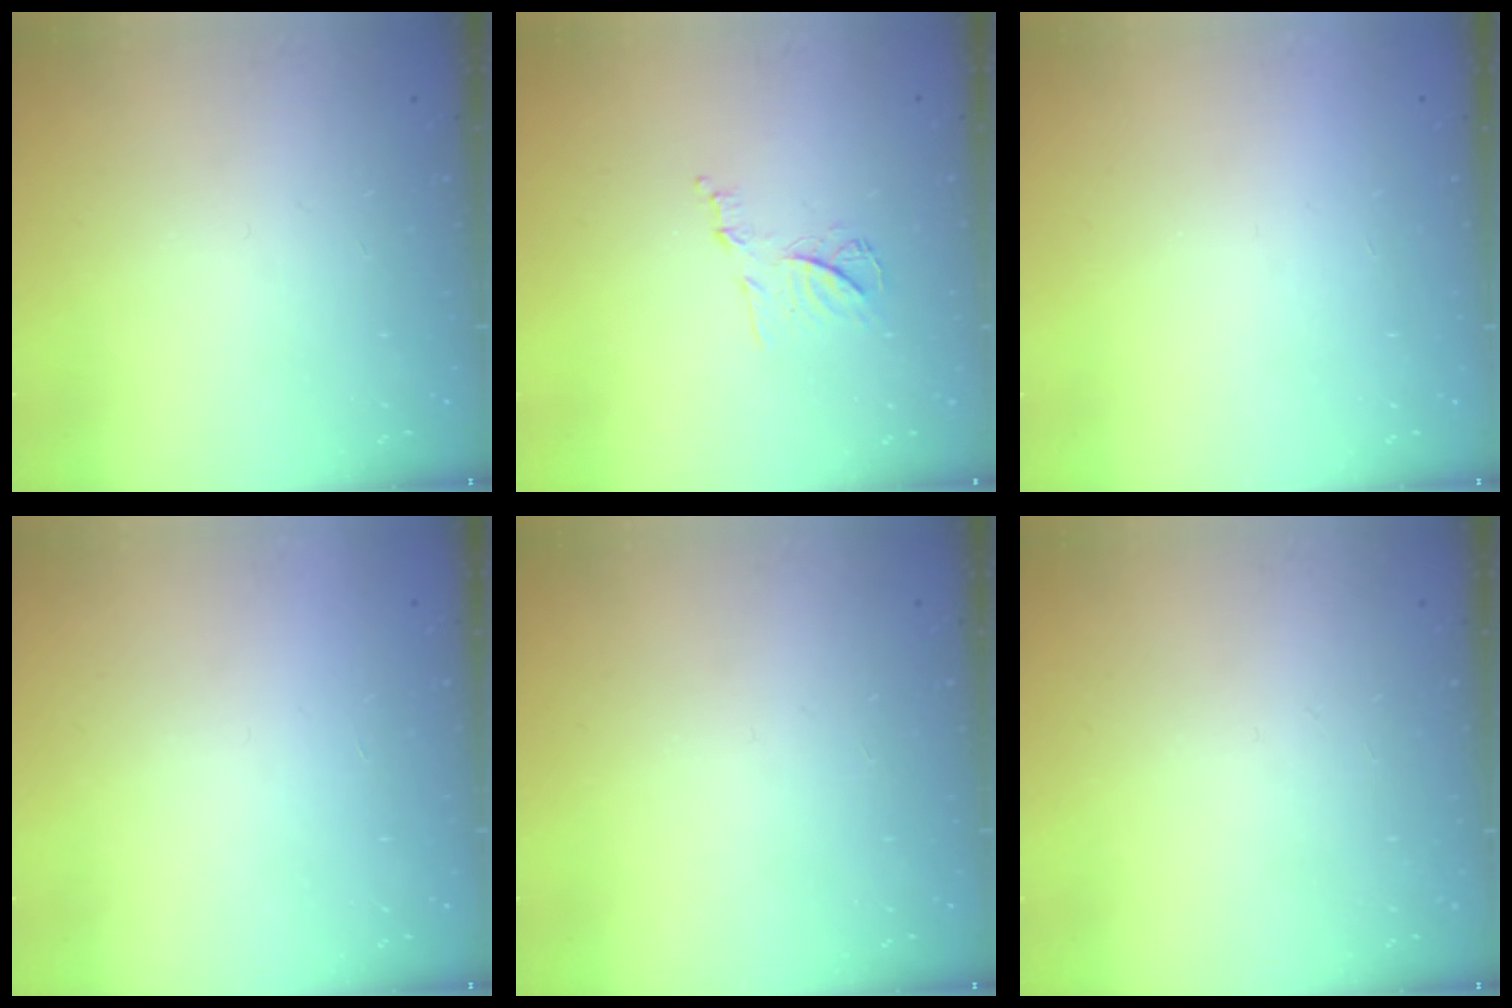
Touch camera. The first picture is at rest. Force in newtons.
{"total": 9.1, "press": 9.1, "slide": 0.5}
{"total": 1.5, "press": 1.5, "slide": 0.1}
{"total": 1.6, "press": 1.6, "slide": 0.1}
{"total": 0.0}
{"total": 0.0}